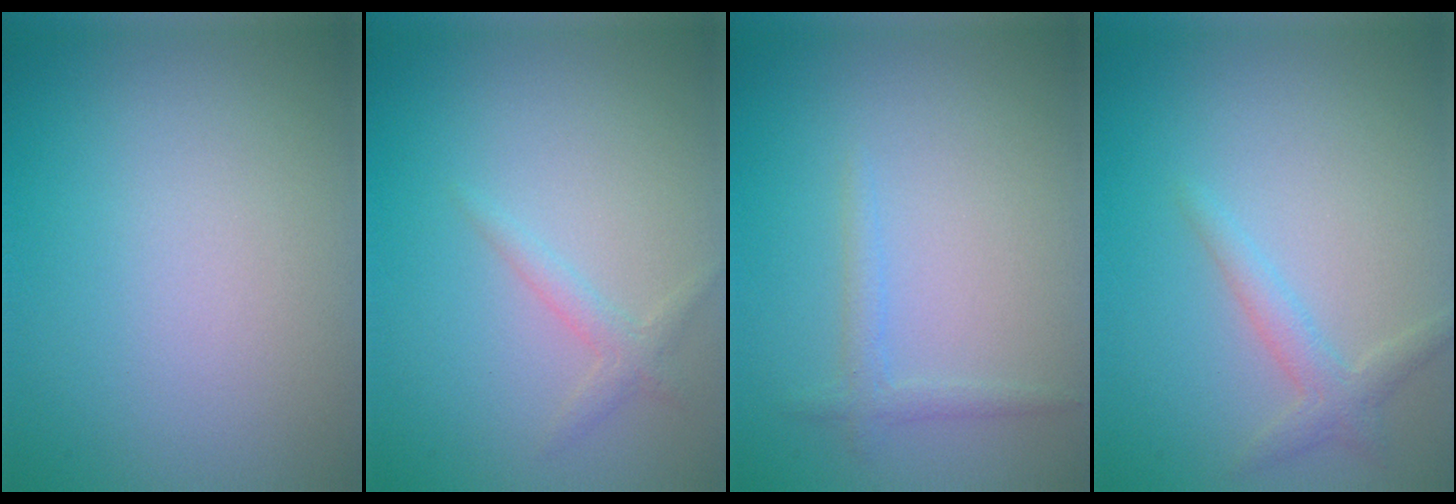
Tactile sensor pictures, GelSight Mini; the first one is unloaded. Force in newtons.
{"total": 1.4, "press": 1.4, "slide": 0.1}
{"total": 1.3, "press": 1.3, "slide": 0.1}
{"total": 1.9, "press": 1.9, "slide": 0.1}